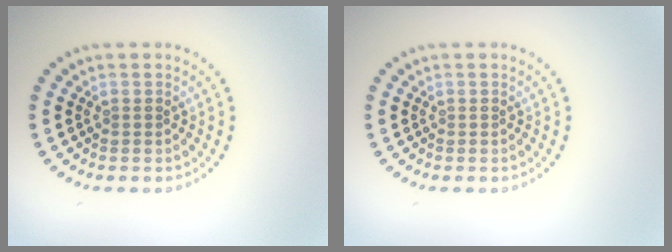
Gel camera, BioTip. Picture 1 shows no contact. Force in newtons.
{"total": 0.0}